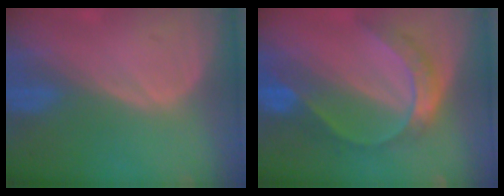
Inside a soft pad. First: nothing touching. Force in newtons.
{"total": 7.8, "press": 6.5, "slide": 4.2}